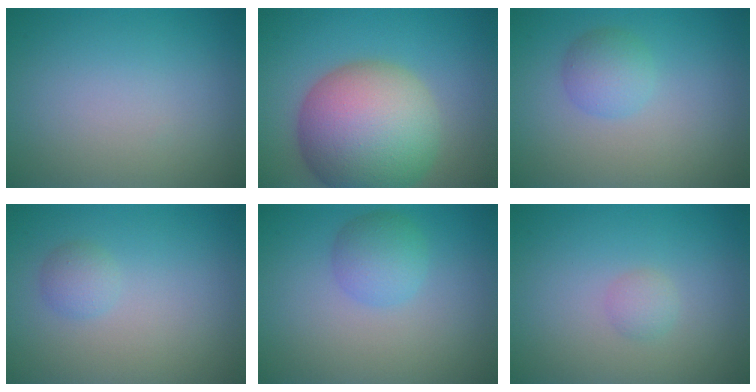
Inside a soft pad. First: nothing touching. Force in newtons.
{"total": 12.6, "press": 12.6, "slide": 0.5}
{"total": 2.3, "press": 2.3, "slide": 0.1}
{"total": 1.3, "press": 1.3, "slide": 0.0}
{"total": 2.7, "press": 2.7, "slide": 0.1}
{"total": 1.1, "press": 1.1, "slide": 0.0}